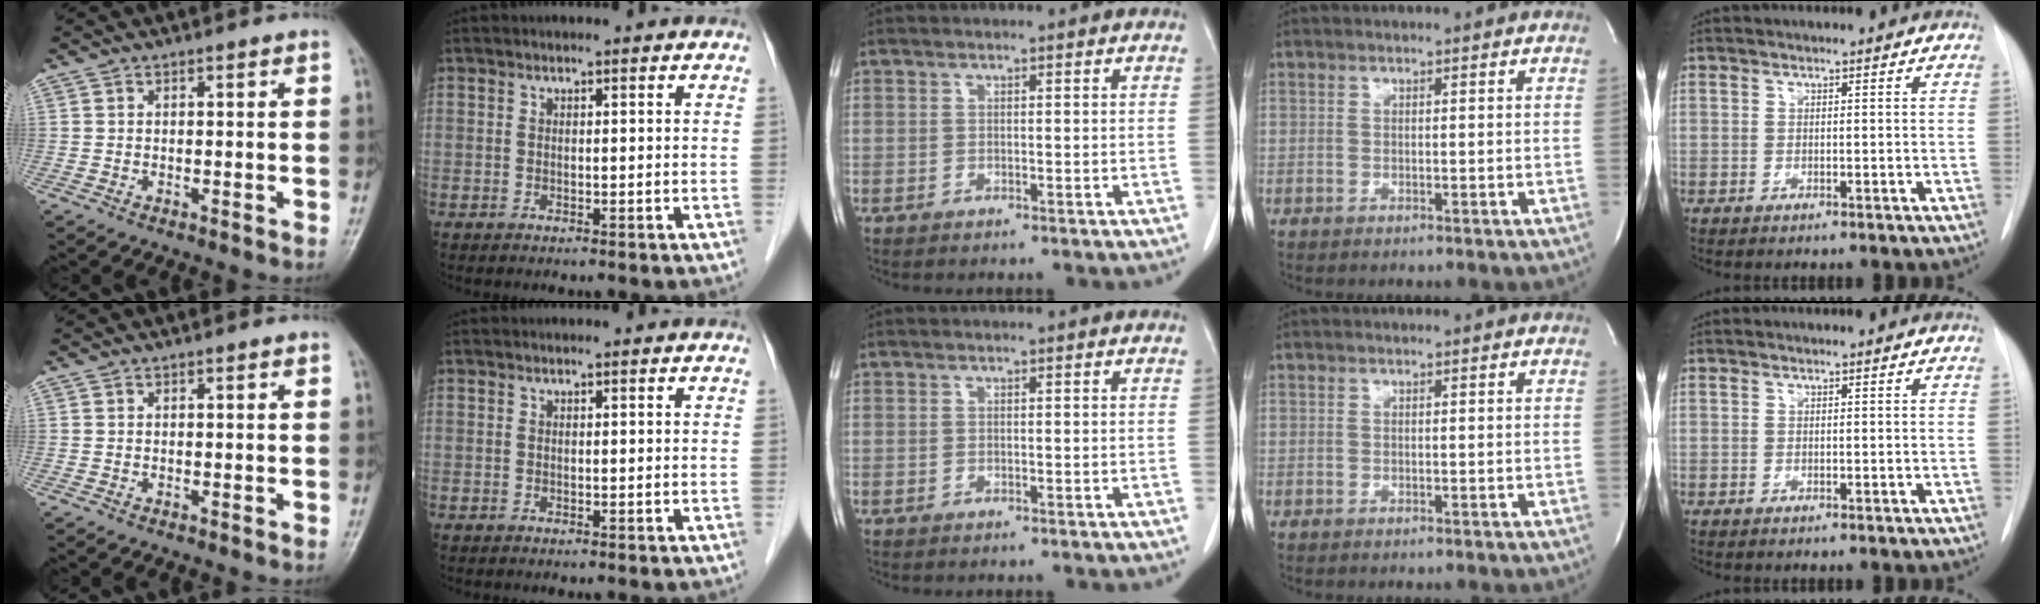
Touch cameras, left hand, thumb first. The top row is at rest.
{}